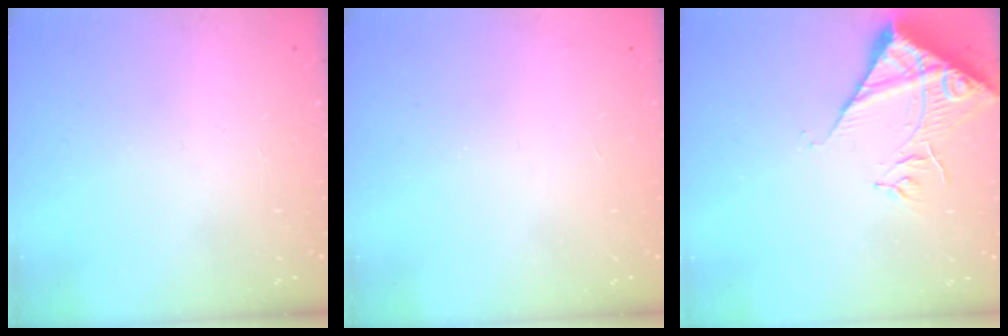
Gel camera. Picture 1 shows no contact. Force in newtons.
{"total": 3.6, "press": 3.6, "slide": 0.1}
{"total": 11.7, "press": 11.6, "slide": 1.5}